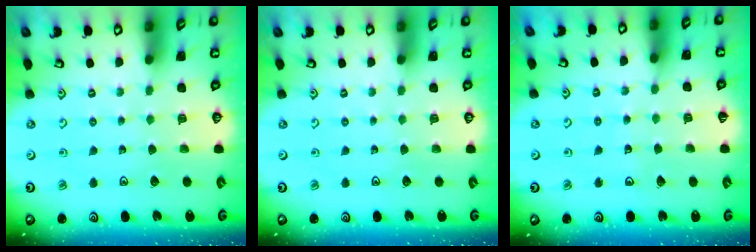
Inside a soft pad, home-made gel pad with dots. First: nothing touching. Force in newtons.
{"total": 0.0}
{"total": 3.5, "press": 3.4, "slide": 0.3}